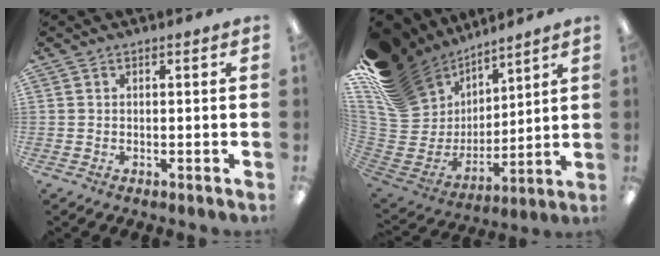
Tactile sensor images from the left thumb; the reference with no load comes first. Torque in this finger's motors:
{"motor_torque": [0.97, -0.15, 1.48, -1.29, 0.28]}